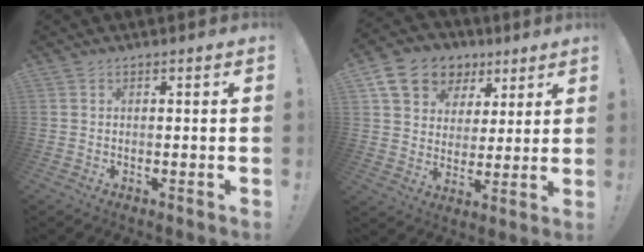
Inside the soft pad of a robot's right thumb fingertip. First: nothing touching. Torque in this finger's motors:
{"motor_torque": [0.07, 0.12, 0.26, -0.01, 0.01]}